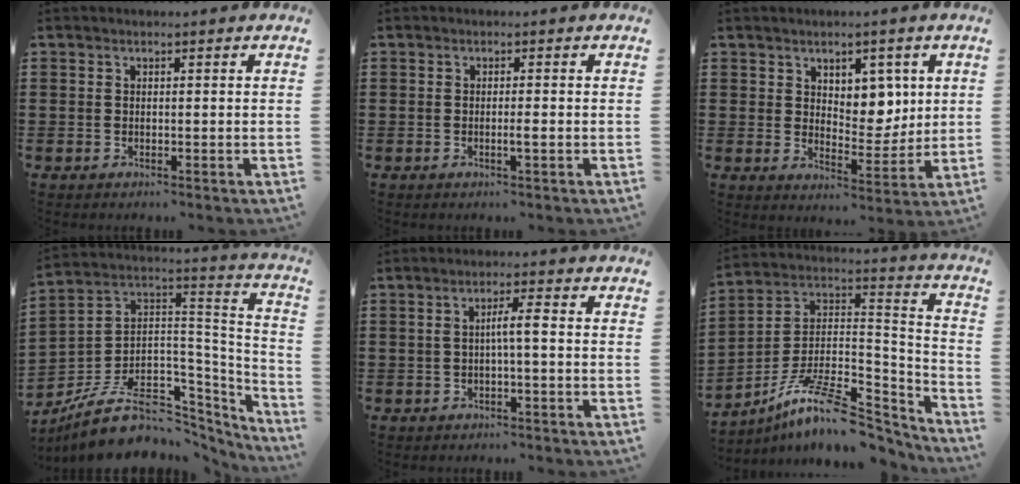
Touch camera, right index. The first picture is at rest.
{"total": 1.5, "force": [-0.5, -0.1, 1.4], "torque": [-0.023, -0.004, -0.009]}
{"total": 5.3, "force": [3.0, 3.7, 2.3], "torque": [-0.037, -0.005, 0.049]}
{"total": 11.8, "force": [-6.2, 7.4, 6.8], "torque": [-0.144, 0.013, -0.099]}
{"total": 3.3, "force": [-0.3, 0.1, 3.3], "torque": [-0.062, 0.001, -0.010]}
{"total": 12.7, "force": [-9.4, 3.6, 7.8], "torque": [-0.146, 0.023, -0.178]}